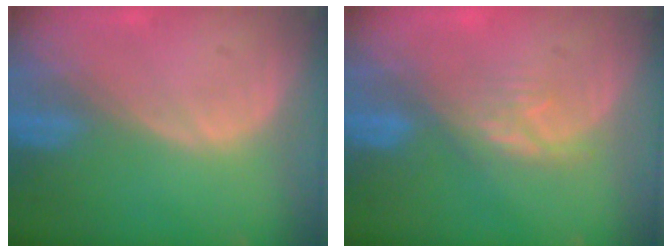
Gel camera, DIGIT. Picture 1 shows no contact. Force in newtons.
{"total": 3.8, "press": 3.7, "slide": 0.5}